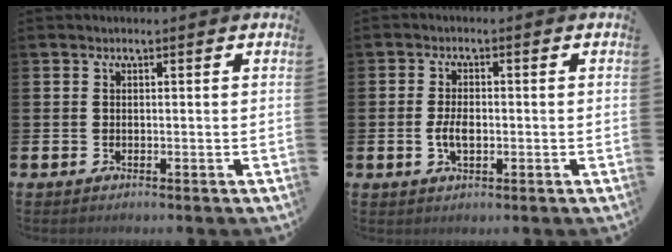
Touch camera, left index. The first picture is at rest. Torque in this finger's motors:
{"motor_torque": [0.68, 0.18, 0.10, 0.09]}